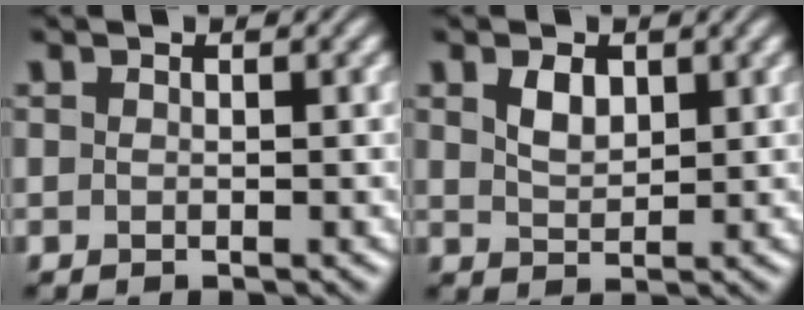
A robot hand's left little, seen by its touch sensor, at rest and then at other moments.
{"total": 2.3, "force": [1.1, 1.3, 1.5], "torque": [-0.032, -0.001, 0.026]}